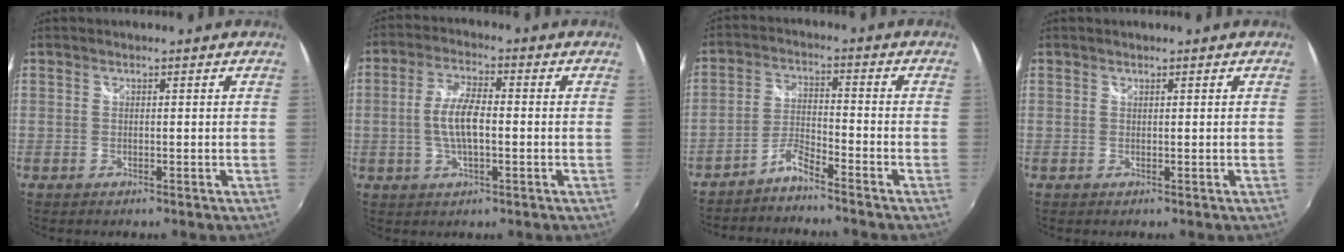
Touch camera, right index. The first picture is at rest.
{"total": 7.2, "force": [-0.9, 2.5, 6.7], "torque": [-0.132, 0.006, -0.016]}
{"total": 4.1, "force": [-3.9, 0.0, 1.5], "torque": [-0.044, 0.012, -0.077]}
{"total": 0.0}